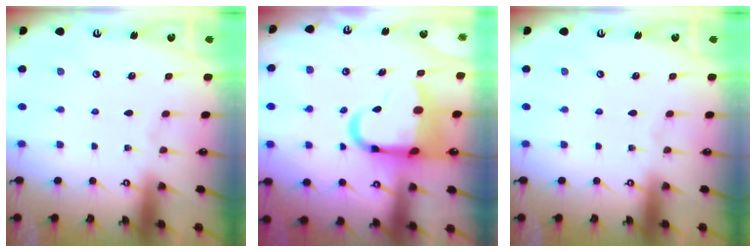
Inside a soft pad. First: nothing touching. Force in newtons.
{"total": 12.1, "press": 11.9, "slide": 2.5}
{"total": 0.0}